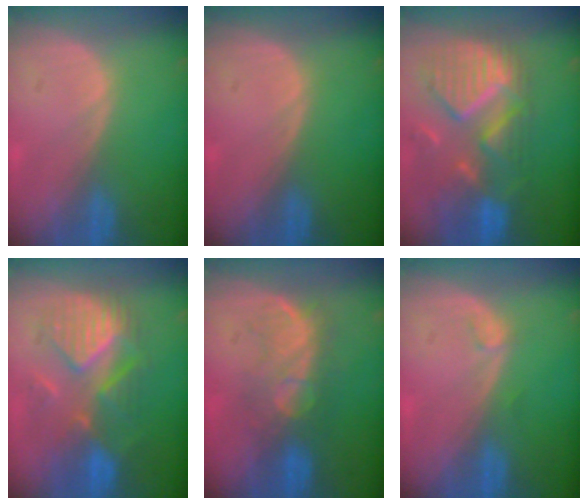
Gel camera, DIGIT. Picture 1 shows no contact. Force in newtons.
{"total": 0.0}
{"total": 11.7, "press": 10.3, "slide": 5.6}
{"total": 9.4, "press": 9.3, "slide": 1.6}
{"total": 7.6, "press": 7.3, "slide": 2.1}
{"total": 0.8, "press": 0.7, "slide": 0.1}